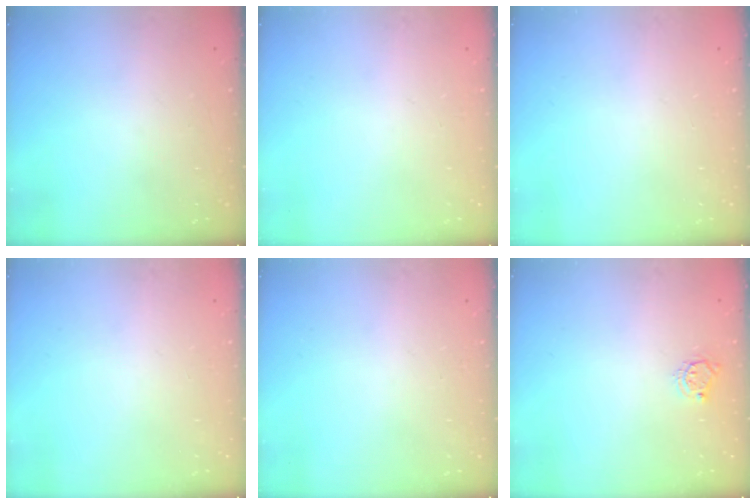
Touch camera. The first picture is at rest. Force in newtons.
{"total": 0.0}
{"total": 0.0}
{"total": 0.0}
{"total": 0.0}
{"total": 4.8, "press": 4.8, "slide": 0.4}